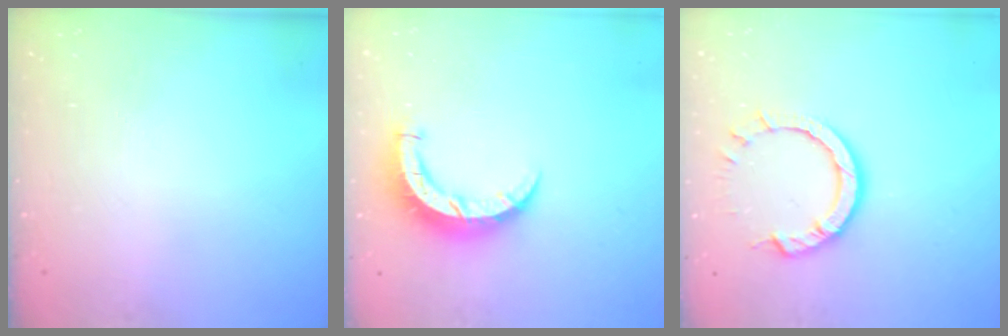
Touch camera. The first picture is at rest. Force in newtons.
{"total": 8.7, "press": 8.6, "slide": 0.5}
{"total": 7.8, "press": 7.7, "slide": 0.6}